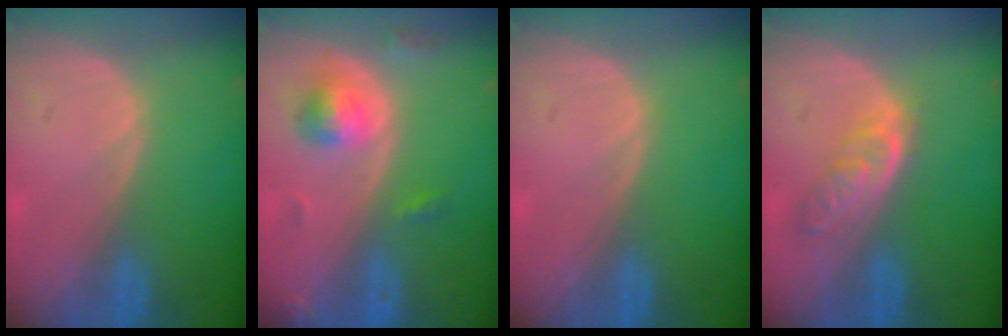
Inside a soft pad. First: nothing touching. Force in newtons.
{"total": 5.0, "press": 4.9, "slide": 1.0}
{"total": 0.0}
{"total": 4.7, "press": 4.4, "slide": 1.6}